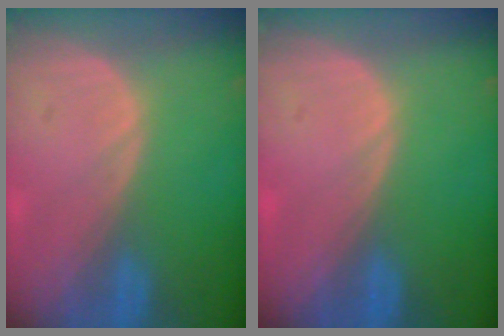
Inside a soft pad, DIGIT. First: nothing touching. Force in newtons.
{"total": 0.0}